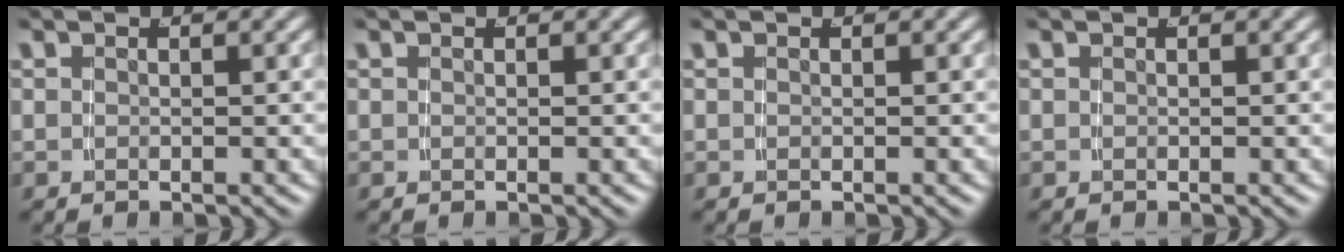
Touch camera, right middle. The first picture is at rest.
{"total": 0.0}
{"total": 0.0}
{"total": 0.0}